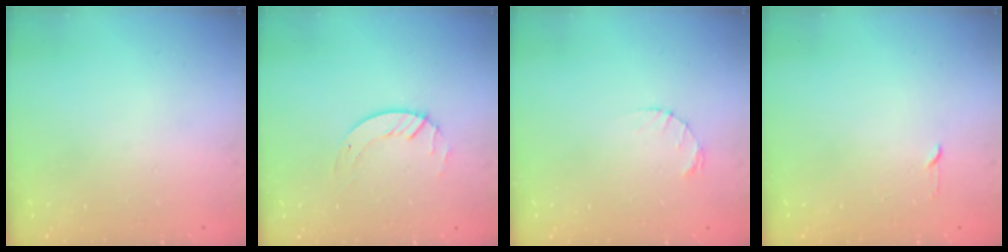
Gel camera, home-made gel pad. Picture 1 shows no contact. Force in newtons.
{"total": 2.6, "press": 2.6, "slide": 0.3}
{"total": 1.2, "press": 1.1, "slide": 0.2}
{"total": 2.3, "press": 2.2, "slide": 0.3}